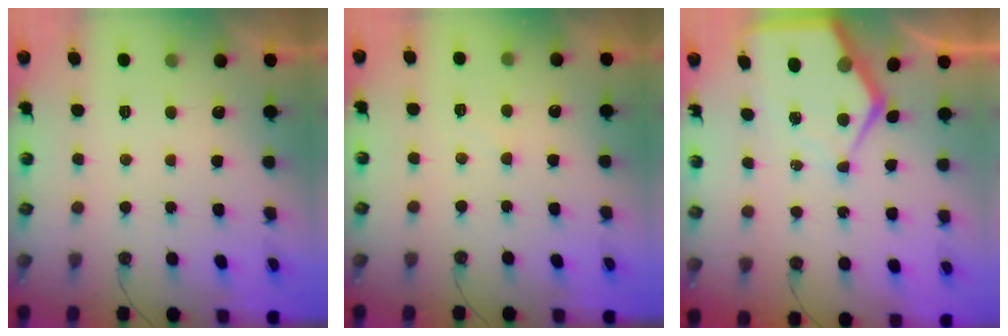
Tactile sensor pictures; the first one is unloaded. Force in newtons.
{"total": 2.8, "press": 2.8, "slide": 0.4}
{"total": 10.8, "press": 10.8, "slide": 1.0}